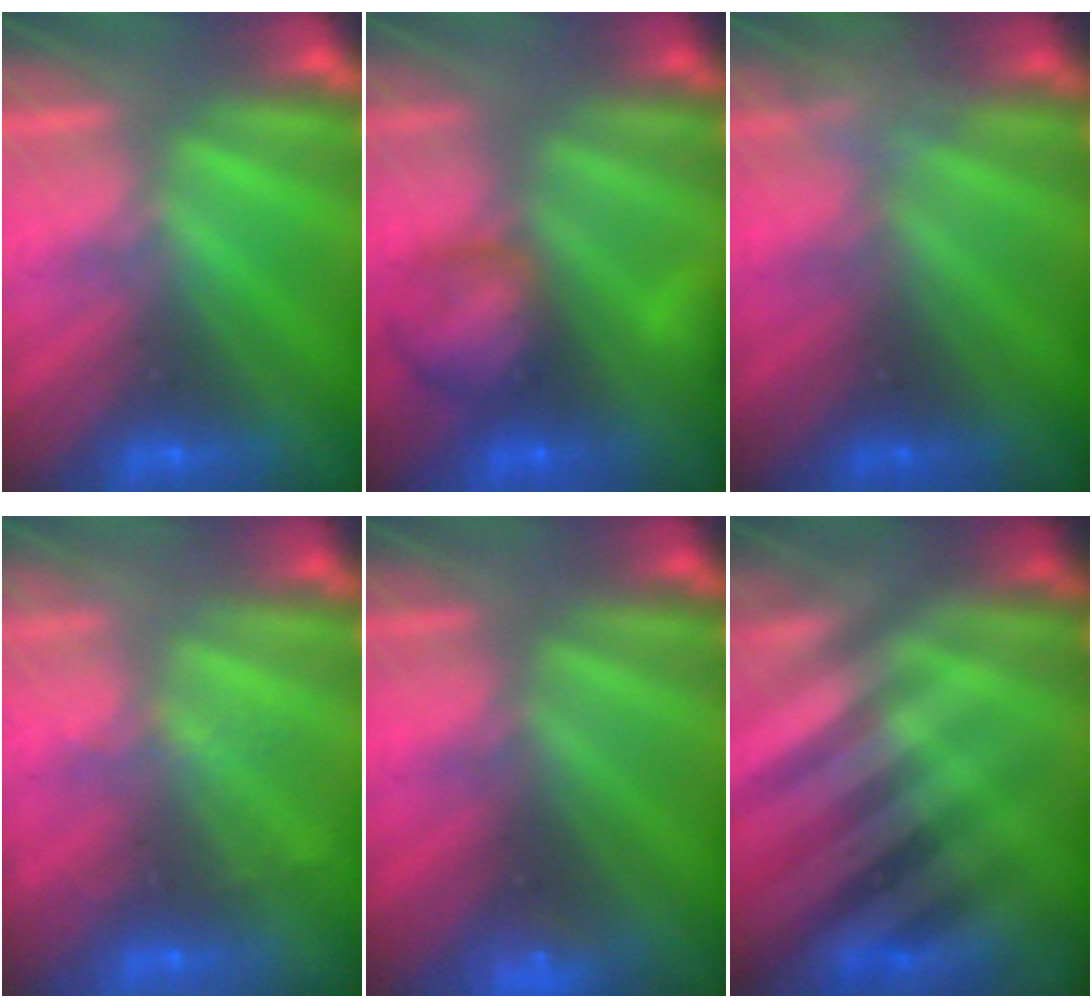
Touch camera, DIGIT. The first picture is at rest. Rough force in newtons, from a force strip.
{"total": 7.9}
{"total": 2.3}
{"total": 2.0}
{"total": 2.4}
{"total": 2.9}